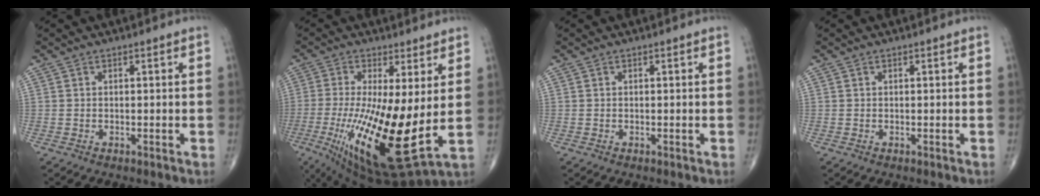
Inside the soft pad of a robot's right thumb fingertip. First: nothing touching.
{"total": 21.2, "force": [-1.8, 5.9, 20.2], "torque": [-0.399, -0.045, -0.013]}
{"total": 0.0}
{"total": 0.0}